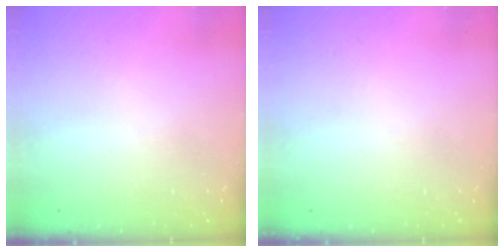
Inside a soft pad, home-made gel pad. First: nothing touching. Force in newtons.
{"total": 0.0}